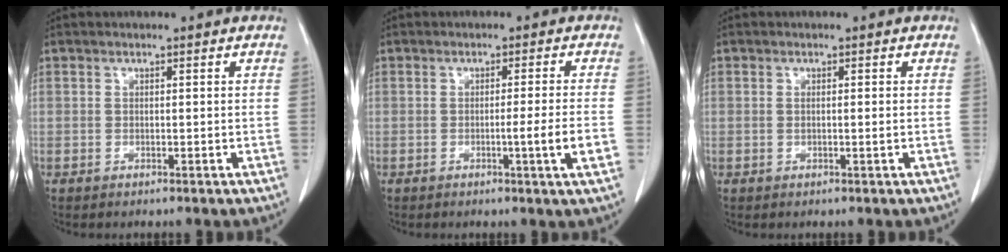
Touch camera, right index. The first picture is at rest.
{"total": 4.5, "force": [-1.3, -1.2, 4.1], "torque": [-0.061, -0.008, -0.019]}
{"total": 1.1, "force": [-0.1, 0.0, 1.1], "torque": [-0.023, -0.001, 0.001]}